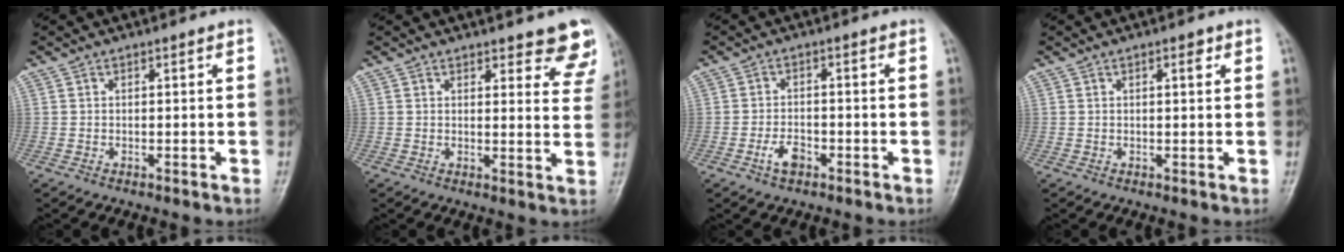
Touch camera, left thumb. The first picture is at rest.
{"total": 8.0, "force": [6.8, 2.6, 3.3], "torque": [0.003, -0.038, 0.059]}
{"total": 3.6, "force": [-1.9, 2.0, 2.3], "torque": [-0.042, 0.013, -0.034]}
{"total": 1.7, "force": [0.8, 0.6, 1.4], "torque": [-0.018, 0.000, 0.009]}